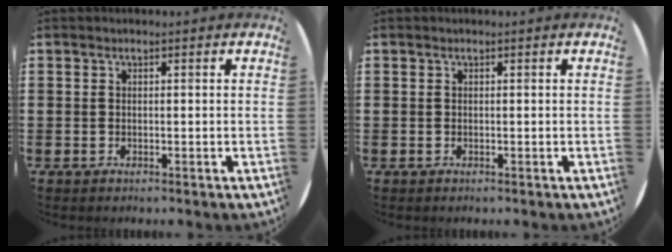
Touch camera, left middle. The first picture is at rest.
{"total": 0.0}